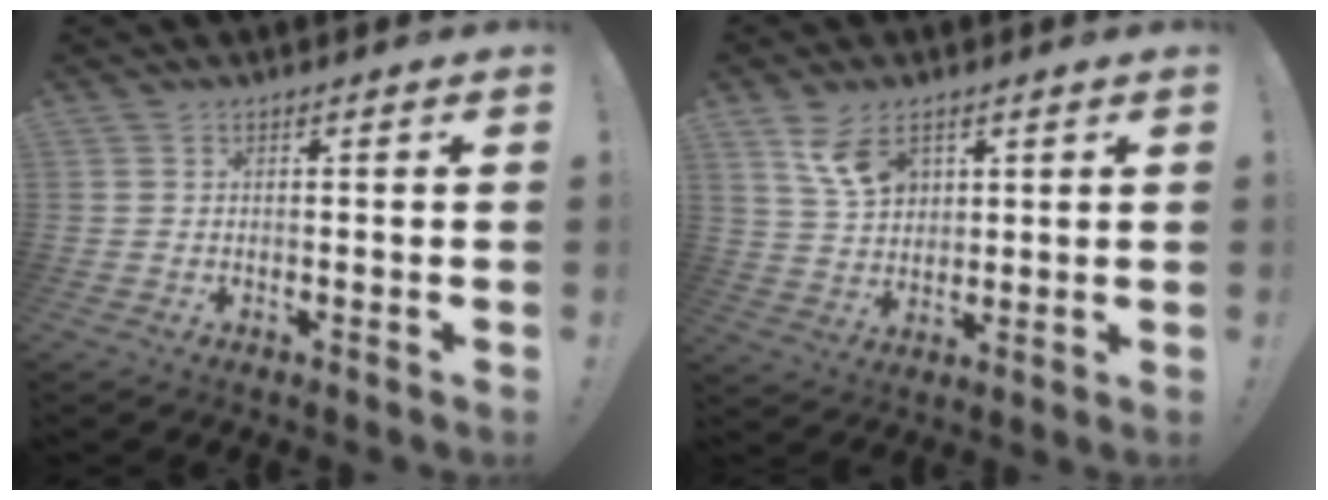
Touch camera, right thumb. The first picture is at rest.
{"total": 9.5, "force": [5.6, 5.7, 5.0], "torque": [-0.091, -0.021, 0.110]}